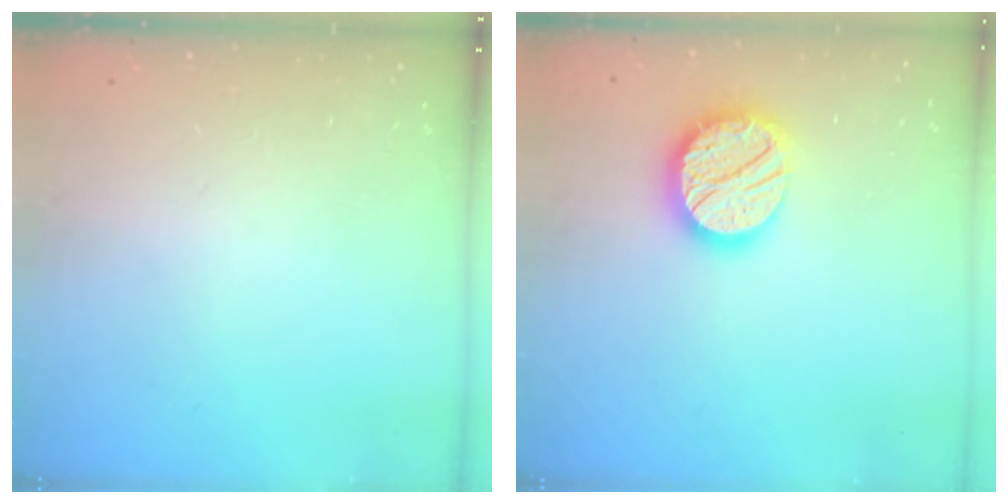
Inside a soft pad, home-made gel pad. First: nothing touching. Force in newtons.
{"total": 17.8, "press": 17.7, "slide": 1.4}